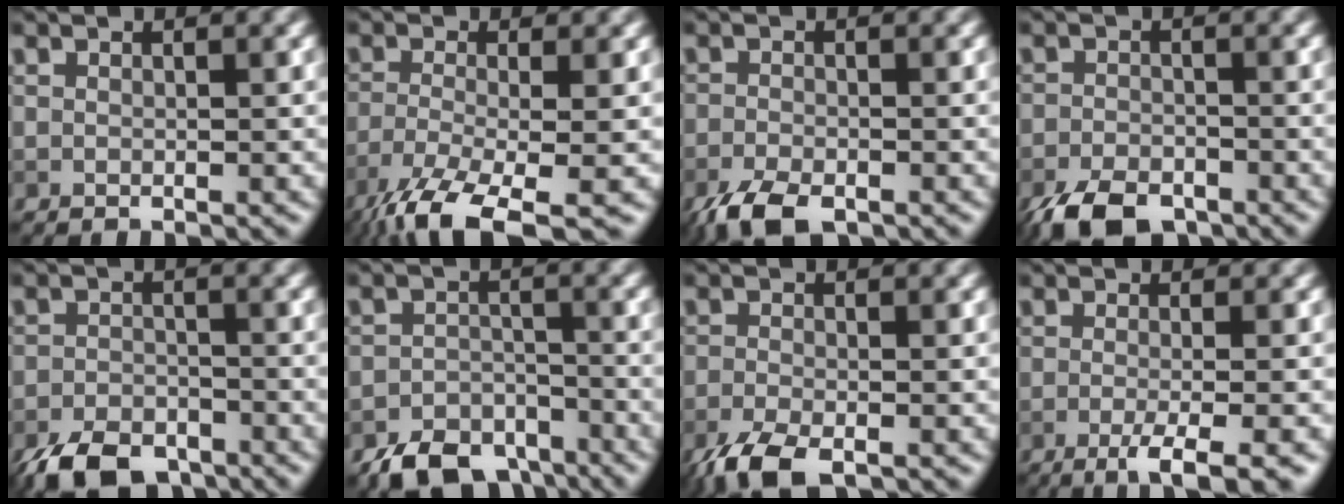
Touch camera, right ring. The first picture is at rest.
{"total": 8.3, "force": [-5.2, 2.2, 6.2], "torque": [-0.115, -0.021, -0.103]}
{"total": 4.1, "force": [-3.0, 1.5, 2.5], "torque": [-0.044, -0.009, -0.060]}
{"total": 5.2, "force": [-3.8, 2.3, 2.7], "torque": [-0.044, -0.006, -0.075]}
{"total": 5.9, "force": [-4.5, 2.8, 2.8], "torque": [-0.047, -0.007, -0.085]}
{"total": 5.6, "force": [-4.3, 3.0, 1.8], "torque": [-0.024, -0.012, -0.072]}
{"total": 4.1, "force": [-2.9, 1.1, 2.7], "torque": [-0.058, -0.012, -0.063]}
{"total": 4.0, "force": [-1.7, 0.8, 3.5], "torque": [-0.051, -0.005, -0.036]}